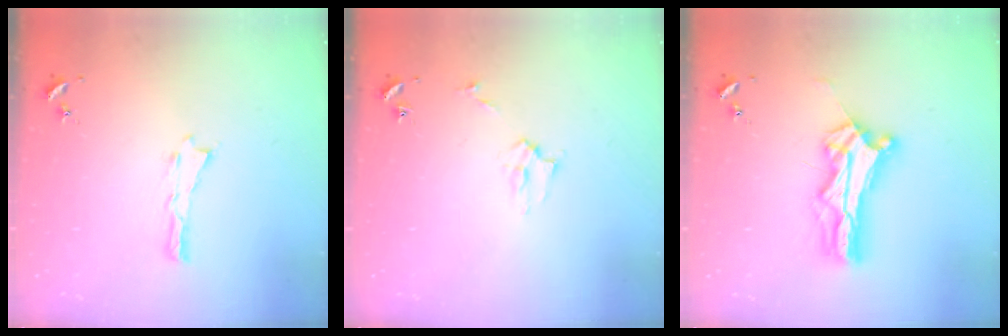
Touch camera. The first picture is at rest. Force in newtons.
{"total": 2.7, "press": 2.7, "slide": 0.3}
{"total": 9.2, "press": 9.2, "slide": 0.7}